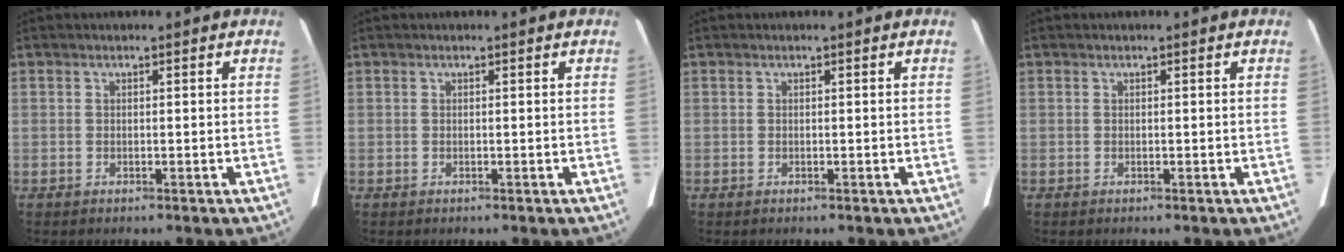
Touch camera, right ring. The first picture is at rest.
{"total": 0.0}
{"total": 0.0}
{"total": 0.0}